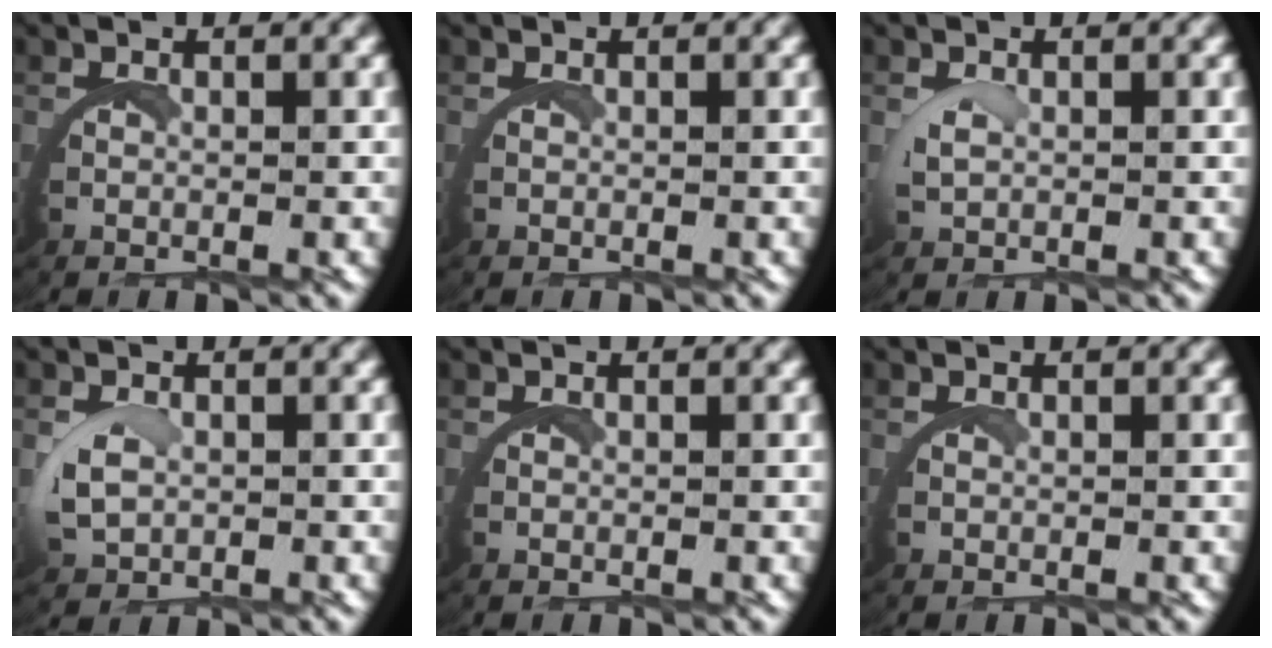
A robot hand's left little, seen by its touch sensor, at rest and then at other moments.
{"total": 0.0}
{"total": 0.9, "force": [0.7, 0.0, 0.6], "torque": [-0.030, -0.006, 0.017]}
{"total": 1.9, "force": [0.5, 1.1, 1.5], "torque": [-0.051, -0.004, 0.012]}
{"total": 0.0}
{"total": 0.0}